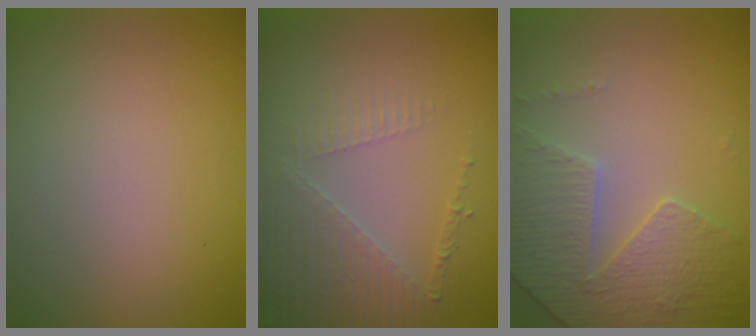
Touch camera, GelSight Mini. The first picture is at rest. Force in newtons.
{"total": 3.6, "press": 3.2, "slide": 1.7}
{"total": 3.9, "press": 3.8, "slide": 1.1}